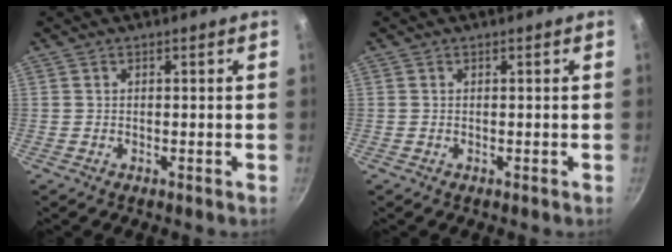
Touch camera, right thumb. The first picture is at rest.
{"total": 0.0}